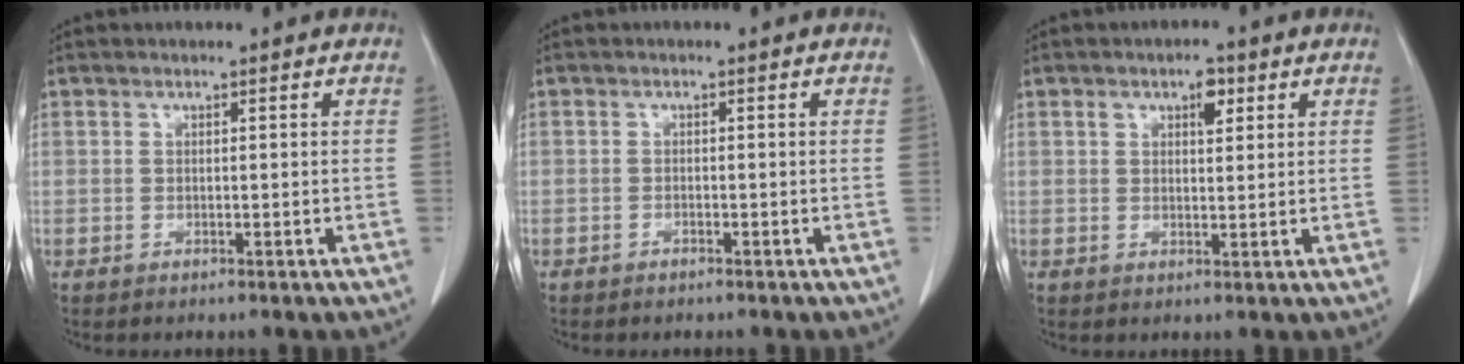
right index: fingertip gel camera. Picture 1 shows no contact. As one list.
[{"total": 0.6, "force": [-0.5, 0.2, 0.1], "torque": [-0.006, 0.000, -0.010]}, {"total": 3.2, "force": [1.5, 1.5, 2.4], "torque": [-0.039, 0.005, 0.025]}]